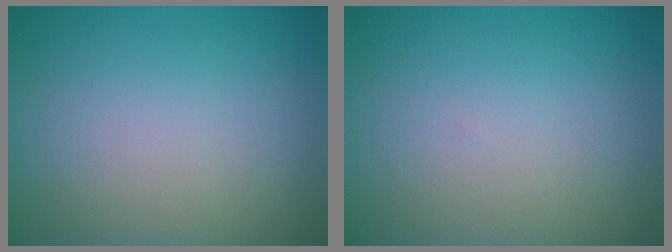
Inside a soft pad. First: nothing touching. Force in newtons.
{"total": 0.0}